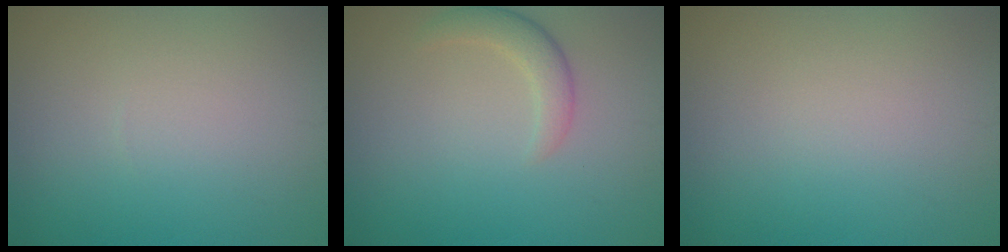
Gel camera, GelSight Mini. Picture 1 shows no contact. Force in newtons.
{"total": 2.1, "press": 2.1, "slide": 0.1}
{"total": 0.0}